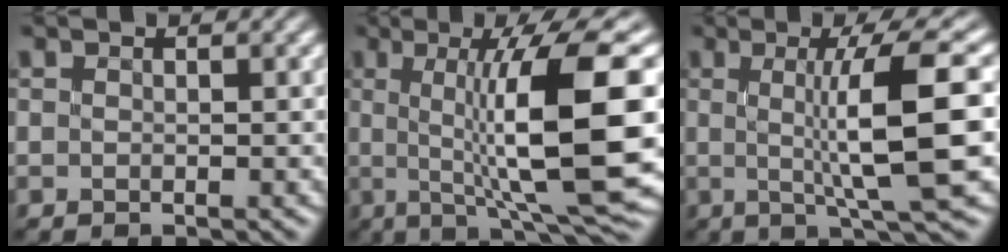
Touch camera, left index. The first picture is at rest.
{"total": 12.5, "force": [0.4, 2.4, 12.3], "torque": [-0.176, 0.005, 0.012]}
{"total": 8.4, "force": [0.2, 1.2, 8.3], "torque": [-0.118, 0.000, 0.009]}